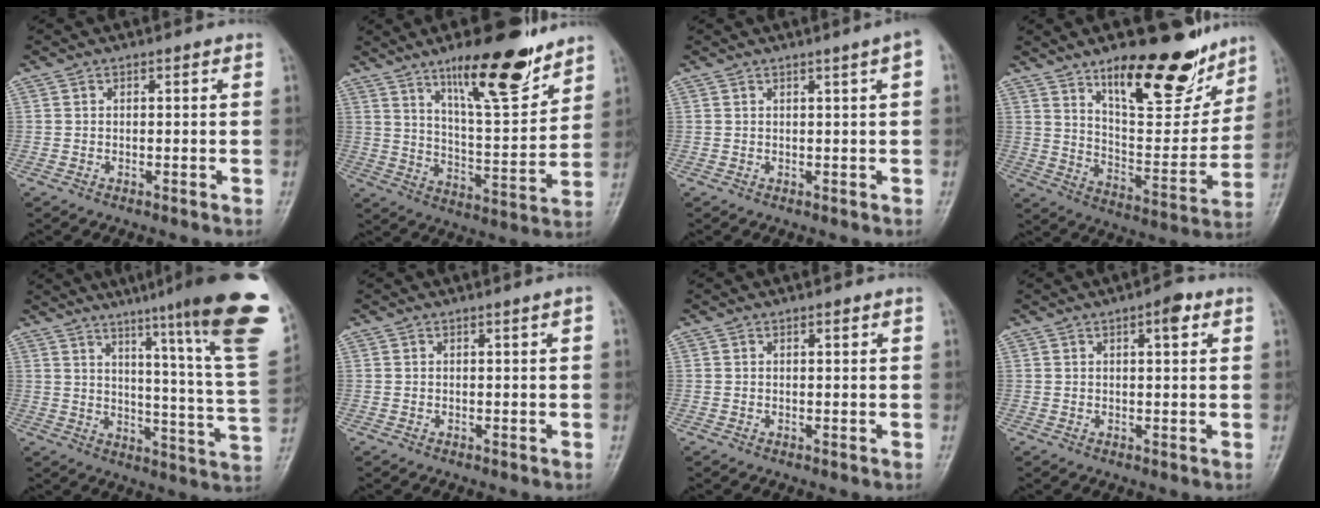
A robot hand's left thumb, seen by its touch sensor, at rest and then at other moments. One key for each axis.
{"total": 16.9, "fx": 11.6, "fy": 4.3, "fz": 11.5, "tx": -0.152, "ty": -0.076, "tz": 0.193}
{"total": 2.6, "fx": 1.0, "fy": -0.2, "fz": 2.4, "tx": -0.036, "ty": 0.001, "tz": 0.014}
{"total": 20.9, "fx": 14.0, "fy": 7.6, "fz": 13.6, "tx": -0.148, "ty": -0.088, "tz": 0.224}
{"total": 25.3, "fx": 16.8, "fy": 1.1, "fz": 18.9, "tx": -0.237, "ty": -0.103, "tz": 0.224}
{"total": 0.8, "fx": 0.3, "fy": -0.2, "fz": 0.7, "tx": -0.014, "ty": 0.000, "tz": 0.005}
{"total": 0.7, "fx": 0.5, "fy": 0.1, "fz": 0.5, "tx": -0.006, "ty": -0.001, "tz": 0.007}
{"total": 3.5, "fx": 1.7, "fy": 1.1, "fz": 2.8, "tx": -0.036, "ty": -0.003, "tz": 0.021}